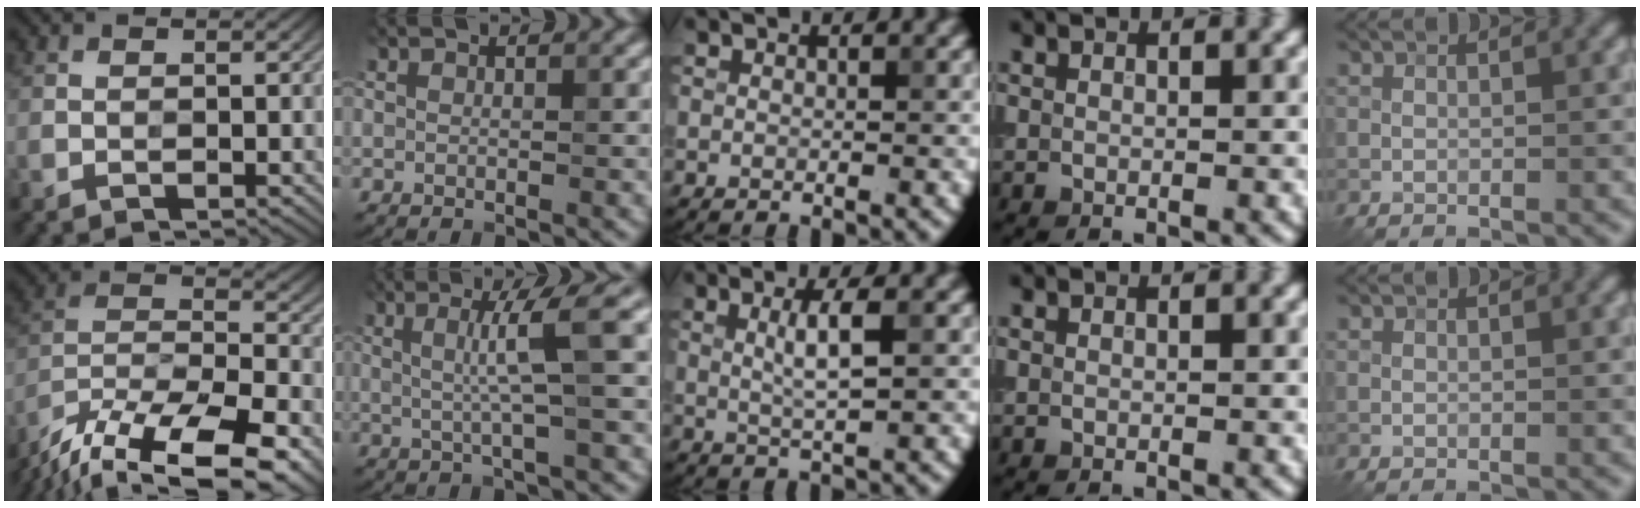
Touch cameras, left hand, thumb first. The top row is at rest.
{"thumb": {"total": 19.7, "force": [-15.8, 6.5, 9.9], "torque": [-0.191, -0.035, -0.237]}, "index": {"total": 4.8, "force": [0.9, 0.2, 4.7], "torque": [-0.078, 0.013, 0.015]}, "middle": {"total": 2.4, "force": [0.4, 0.2, 2.3], "torque": [-0.045, 0.004, 0.012]}}